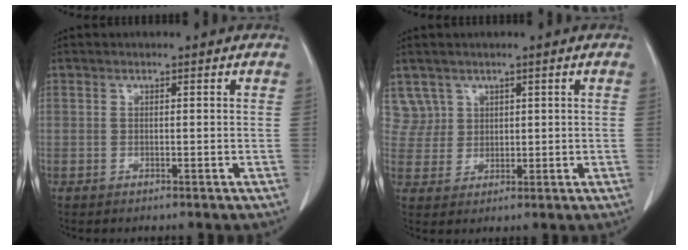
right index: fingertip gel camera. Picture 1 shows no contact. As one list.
[{"total": 4.2, "force": [2.5, 3.3, -0.6], "torque": [0.025, 0.005, 0.051]}]